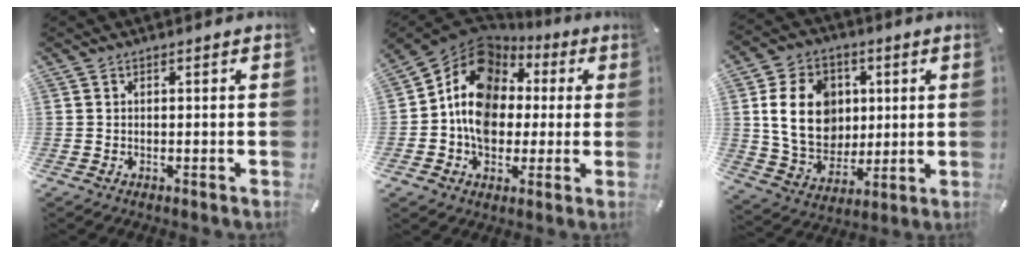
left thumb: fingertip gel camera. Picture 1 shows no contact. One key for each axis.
{"total": 13.7, "fx": 0.7, "fy": 11.6, "fz": 7.3, "tx": -0.141, "ty": -0.013, "tz": 0.011}
{"total": 16.5, "fx": 2.3, "fy": 13.5, "fz": 9.3, "tx": -0.180, "ty": 0.005, "tz": 0.044}